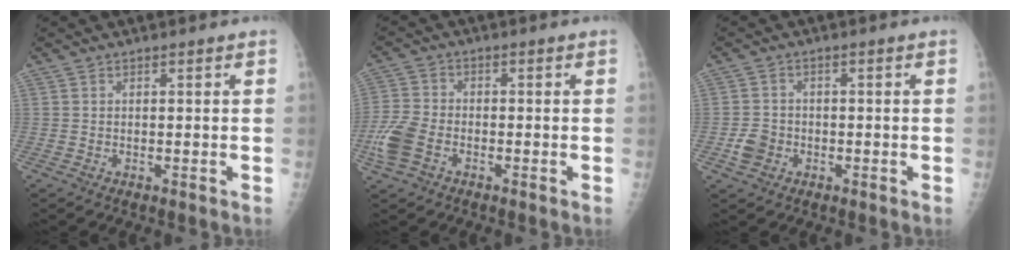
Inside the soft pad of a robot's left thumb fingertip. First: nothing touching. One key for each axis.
{"total": 7.1, "fx": -3.1, "fy": 4.7, "fz": 4.3, "tx": -0.111, "ty": 0.010, "tz": -0.063}
{"total": 3.7, "fx": -1.6, "fy": 3.1, "fz": 1.3, "tx": -0.017, "ty": 0.012, "tz": -0.028}